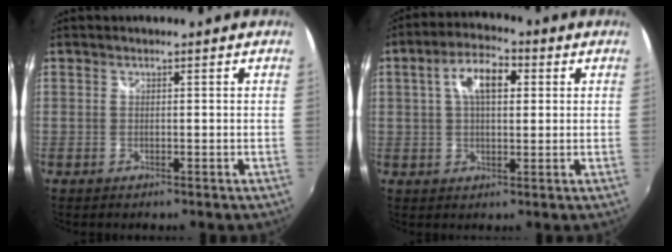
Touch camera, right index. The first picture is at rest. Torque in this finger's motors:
{"motor_torque": [0.38, 0.09, 0.41, 0.12]}